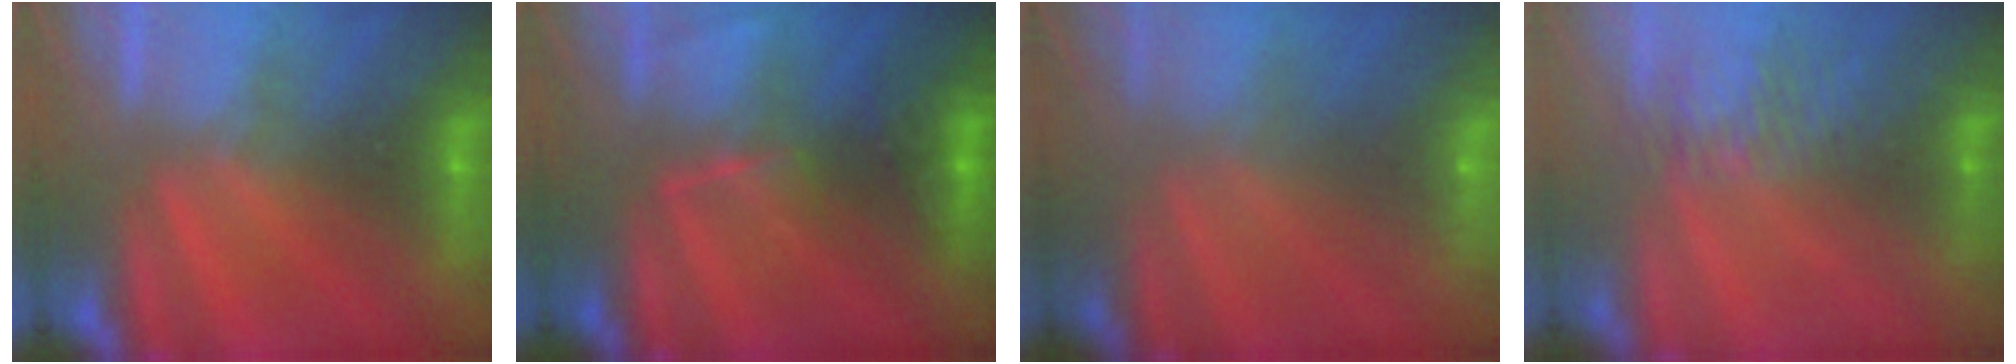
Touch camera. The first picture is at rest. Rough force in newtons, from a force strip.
{"total": 2.7}
{"total": 8.7}
{"total": 8.7}